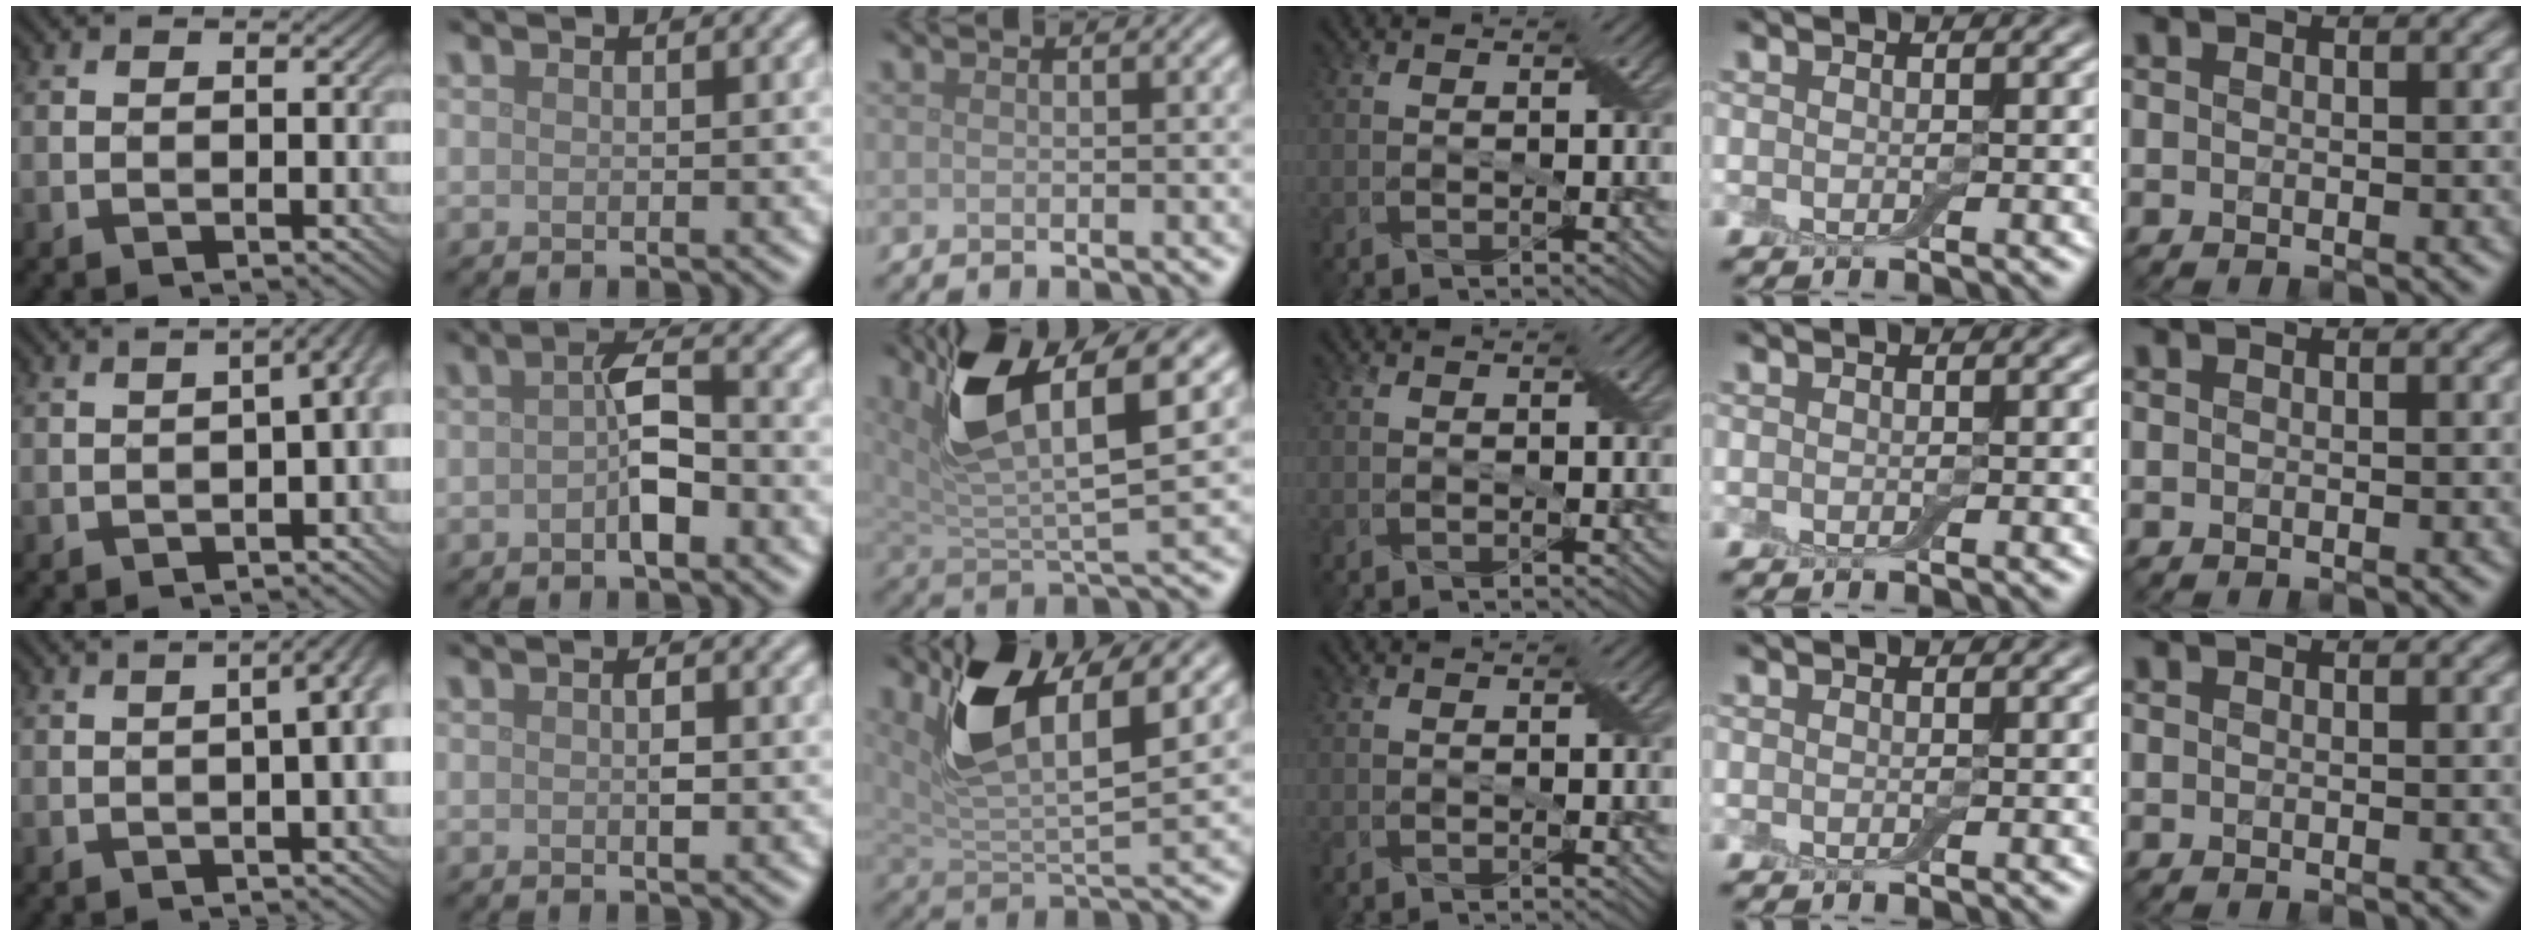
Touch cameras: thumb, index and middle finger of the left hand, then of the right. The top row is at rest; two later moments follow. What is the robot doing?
{"motion": "peel", "object": "adhesive wrap"}